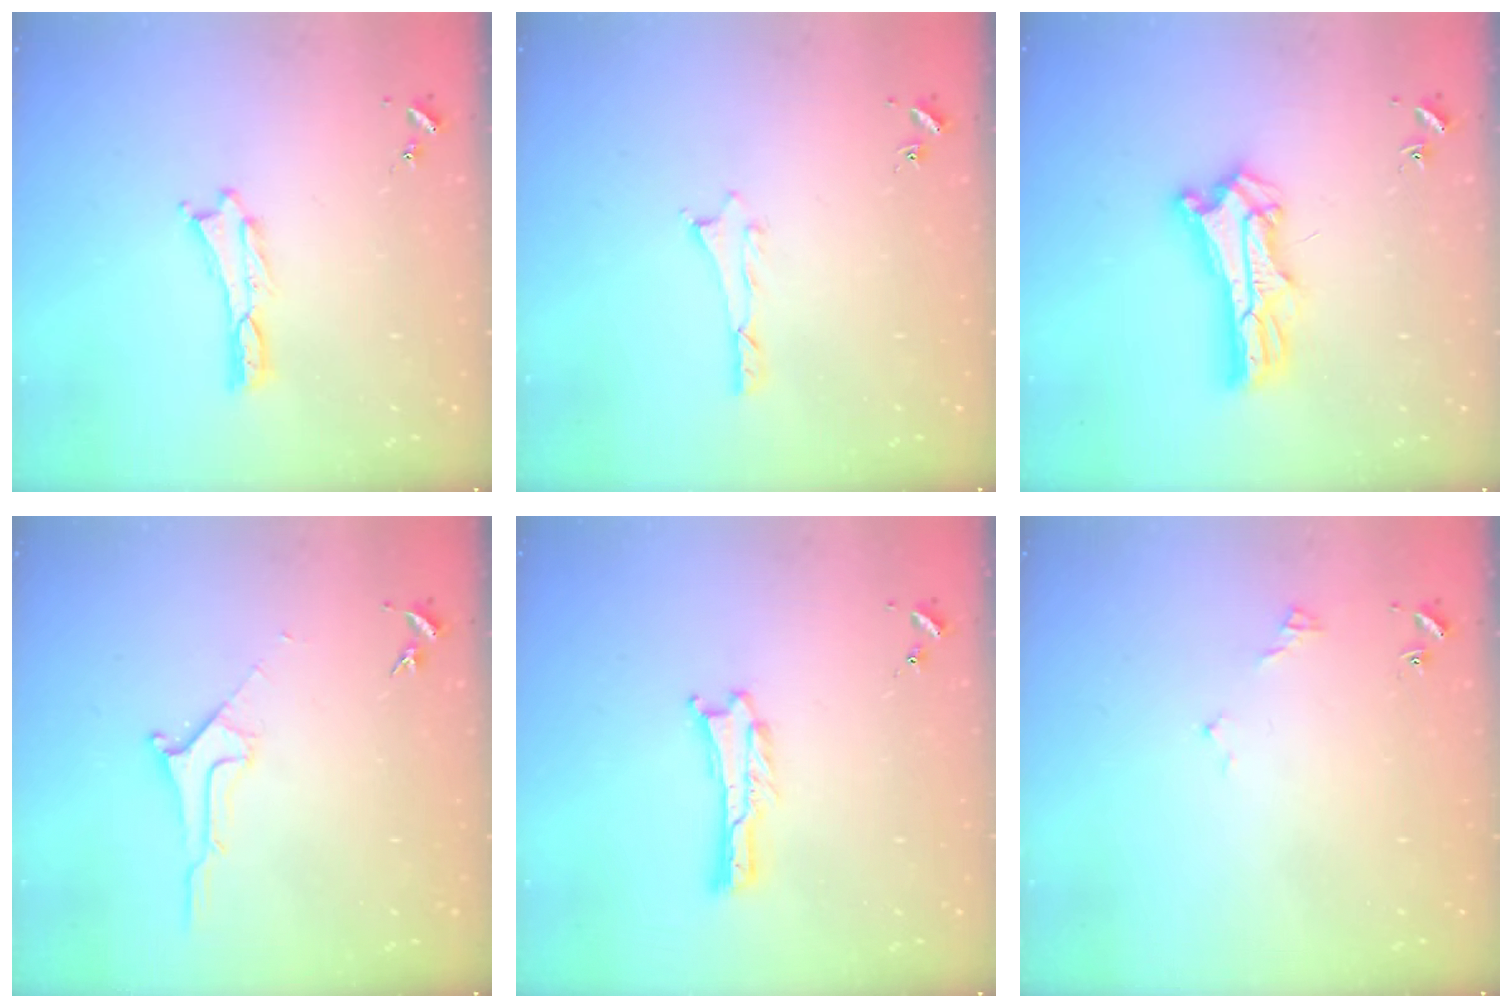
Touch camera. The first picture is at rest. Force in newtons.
{"total": 0.6, "press": 0.5, "slide": 0.2}
{"total": 9.8, "press": 9.7, "slide": 0.7}
{"total": 1.8, "press": 1.7, "slide": 0.2}
{"total": 0.0}
{"total": 2.9, "press": 2.9, "slide": 0.3}